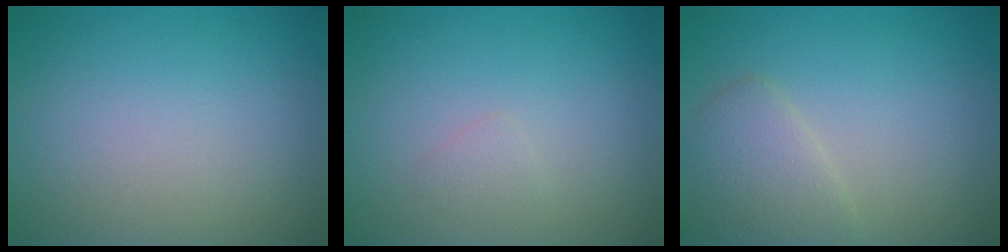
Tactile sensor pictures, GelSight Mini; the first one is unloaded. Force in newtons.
{"total": 0.7, "press": 0.7, "slide": 0.1}
{"total": 2.7, "press": 2.7, "slide": 0.1}